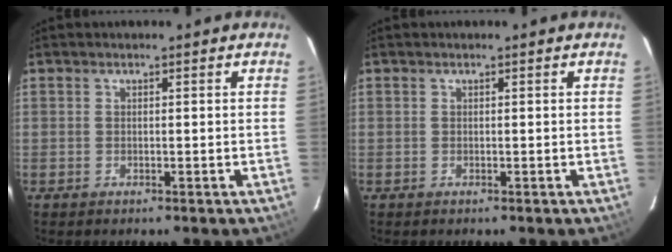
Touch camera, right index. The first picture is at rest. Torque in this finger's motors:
{"motor_torque": [0.24, 0.28, 0.04, -0.01]}